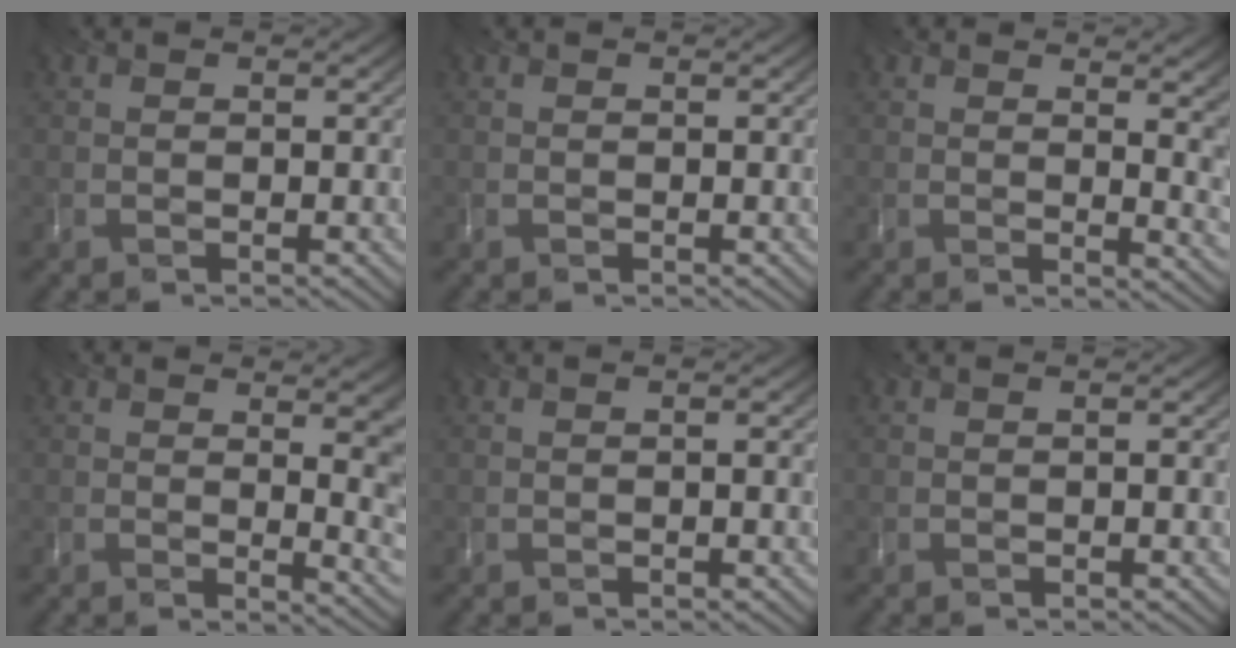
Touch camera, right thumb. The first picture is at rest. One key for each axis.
{"total": 0.0}
{"total": 9.9, "fx": 2.6, "fy": 4.3, "fz": 8.5, "tx": -0.087, "ty": 0.025, "tz": 0.028}
{"total": 10.0, "fx": 1.7, "fy": 4.1, "fz": 9.0, "tx": -0.091, "ty": 0.016, "tz": 0.023}
{"total": 1.2, "fx": -0.1, "fy": 0.2, "fz": 1.1, "tx": -0.012, "ty": 0.004, "tz": -0.003}
{"total": 0.8, "fx": -0.1, "fy": 0.1, "fz": 0.8, "tx": -0.008, "ty": 0.004, "tz": -0.003}